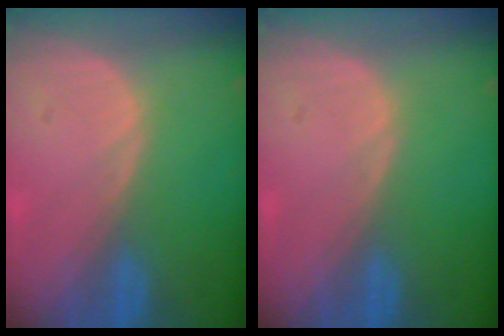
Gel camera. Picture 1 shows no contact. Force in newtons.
{"total": 0.0}